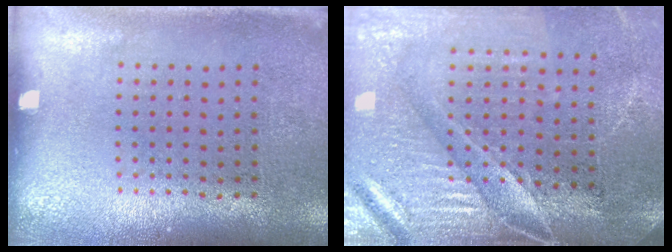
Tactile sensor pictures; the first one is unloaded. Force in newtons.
{"total": 4.5, "press": 3.8, "slide": 2.3}